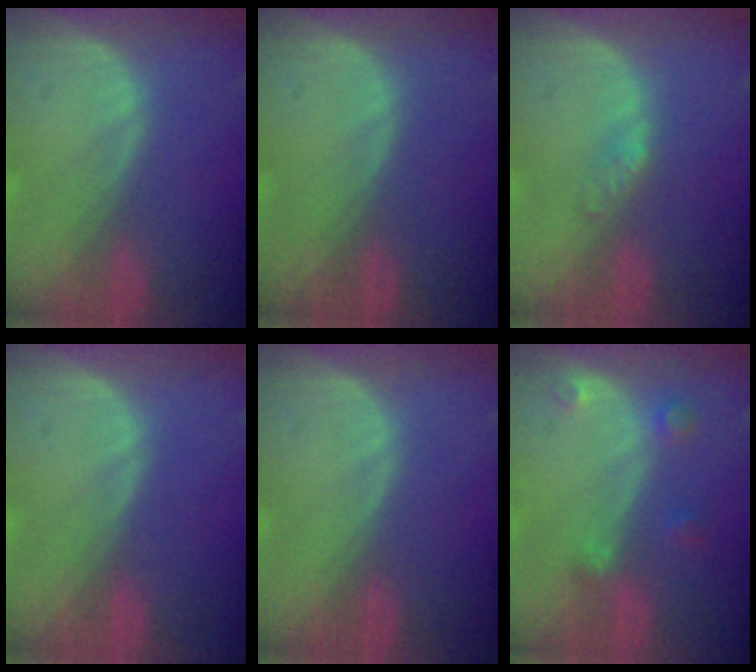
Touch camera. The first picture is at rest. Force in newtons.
{"total": 0.0}
{"total": 1.4, "press": 1.4, "slide": 0.1}
{"total": 0.0}
{"total": 0.0}
{"total": 2.9, "press": 2.8, "slide": 0.8}